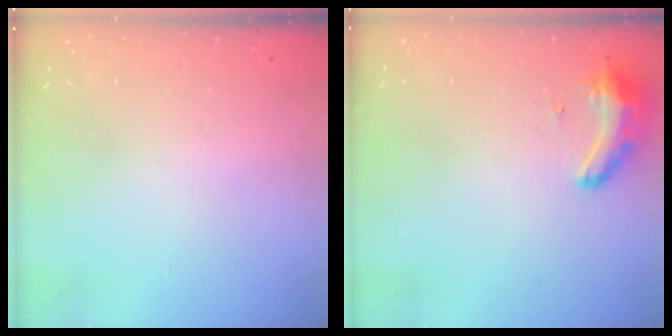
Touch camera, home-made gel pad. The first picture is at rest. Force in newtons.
{"total": 9.0, "press": 8.7, "slide": 2.3}